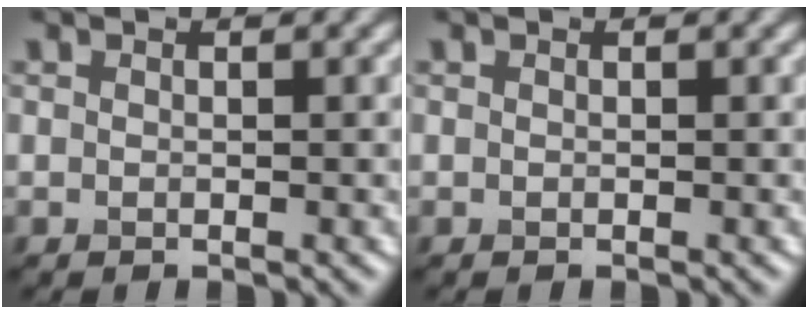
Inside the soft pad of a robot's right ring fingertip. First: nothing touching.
{"total": 0.0}